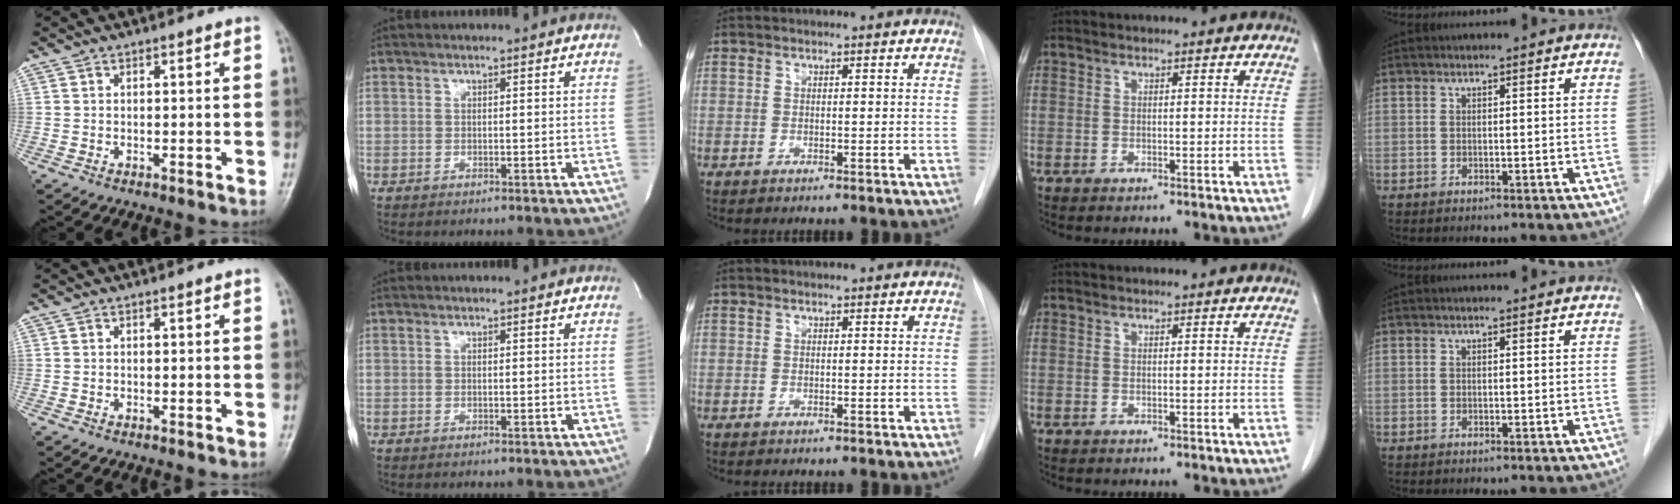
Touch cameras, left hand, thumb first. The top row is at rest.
{}